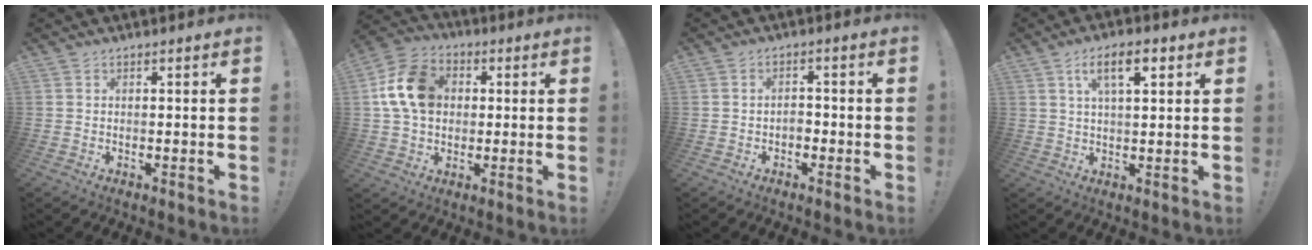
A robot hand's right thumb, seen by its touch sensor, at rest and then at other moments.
{"total": 15.3, "force": [2.5, 11.8, 9.4], "torque": [-0.149, 0.010, 0.054]}
{"total": 2.7, "force": [-1.4, 2.0, 1.3], "torque": [-0.026, 0.006, -0.025]}
{"total": 8.6, "force": [3.7, 3.0, 7.2], "torque": [-0.112, -0.003, 0.060]}